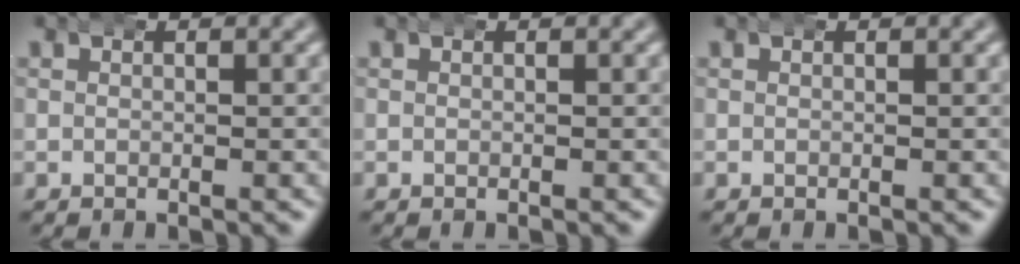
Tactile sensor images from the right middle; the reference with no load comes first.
{"total": 0.0}
{"total": 0.0}